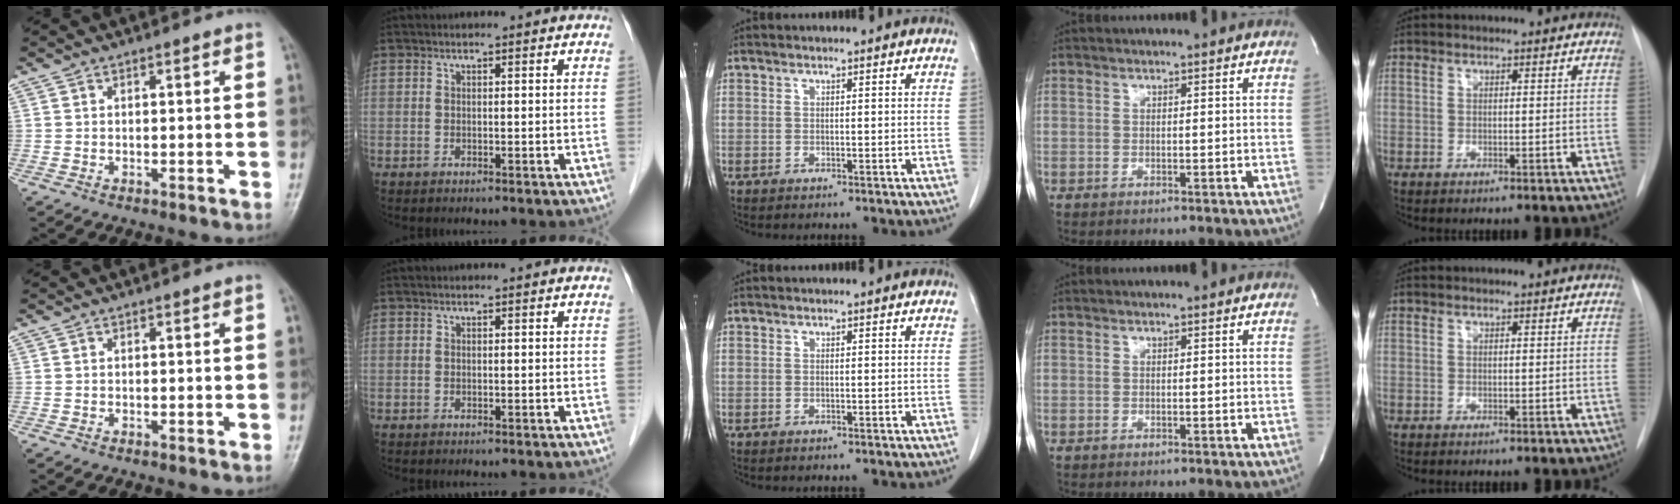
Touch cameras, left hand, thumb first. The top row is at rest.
{}